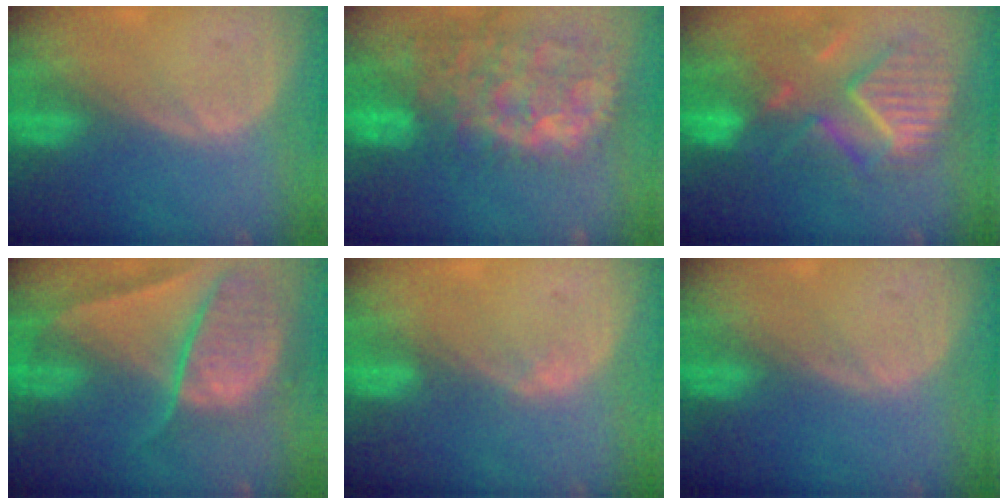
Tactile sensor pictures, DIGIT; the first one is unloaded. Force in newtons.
{"total": 14.9, "press": 12.0, "slide": 8.8}
{"total": 11.6, "press": 10.2, "slide": 5.5}
{"total": 10.6, "press": 8.9, "slide": 5.7}
{"total": 1.0, "press": 0.8, "slide": 0.6}
{"total": 0.0}